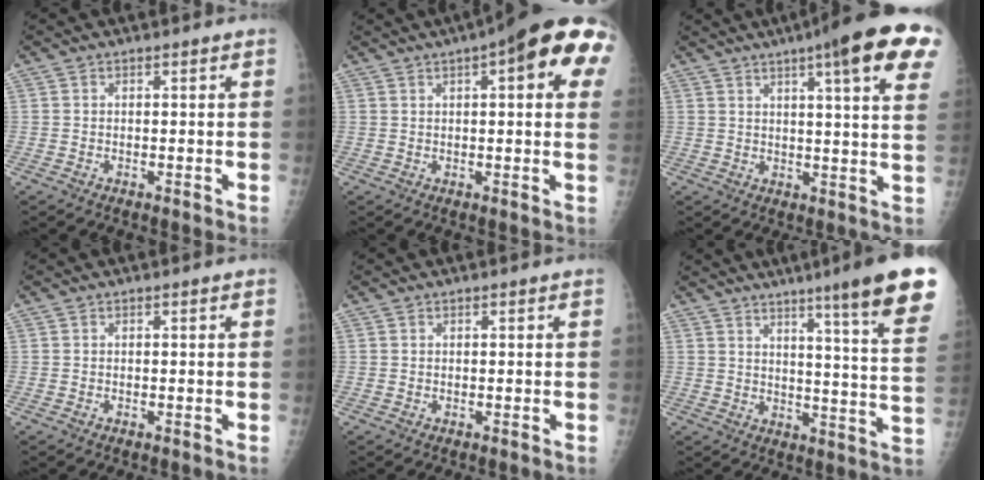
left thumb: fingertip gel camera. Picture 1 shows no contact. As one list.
[{"total": 16.9, "force": [6.2, 4.8, 15.0], "torque": [-0.186, 0.007, 0.070]}, {"total": 18.5, "force": [9.8, 2.6, 15.4], "torque": [-0.198, -0.016, 0.116]}, {"total": 0.0}, {"total": 0.0}, {"total": 18.7, "force": [12.1, 0.5, 14.2], "torque": [-0.170, -0.067, 0.150]}]